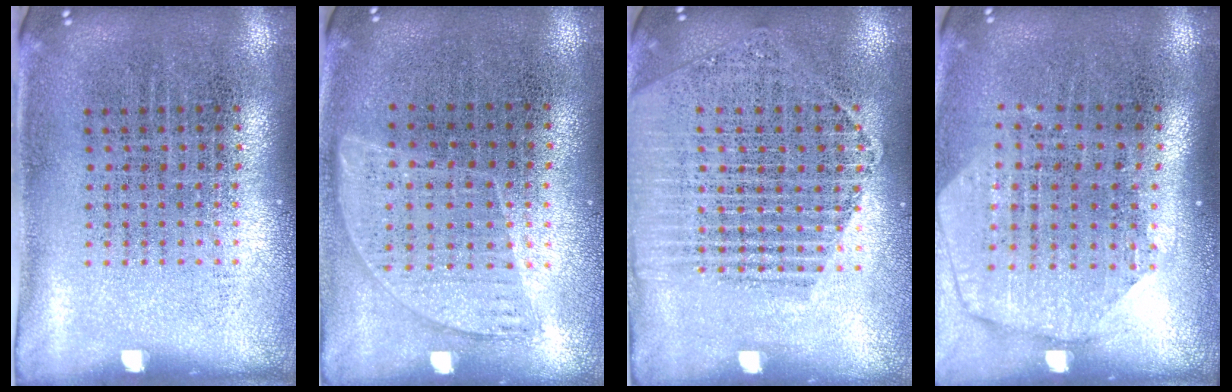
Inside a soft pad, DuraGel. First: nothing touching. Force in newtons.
{"total": 0.9, "press": 0.7, "slide": 0.5}
{"total": 1.7, "press": 1.6, "slide": 0.4}
{"total": 1.8, "press": 1.6, "slide": 1.0}